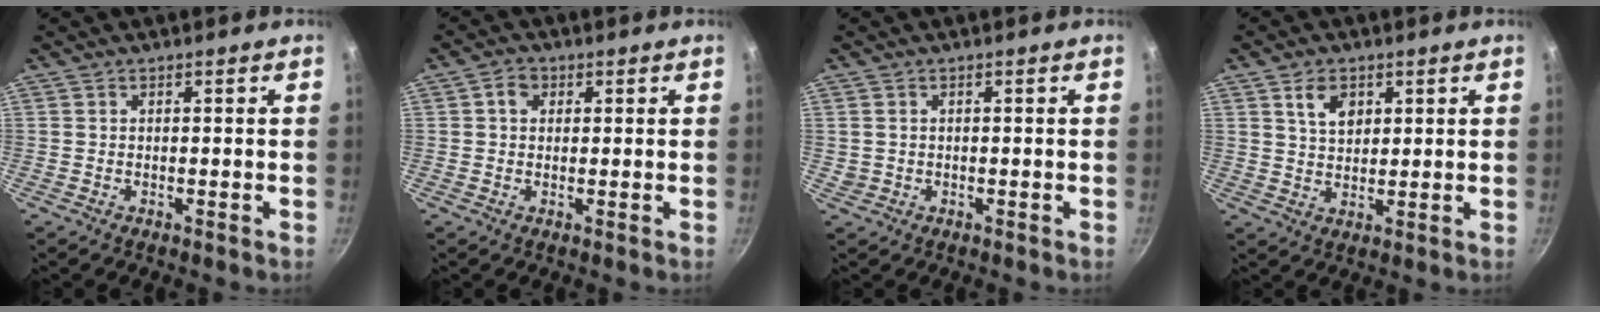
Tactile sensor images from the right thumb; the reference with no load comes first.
{"total": 3.0, "force": [1.0, 2.4, 1.4], "torque": [-0.010, 0.001, 0.012]}
{"total": 1.2, "force": [0.3, 1.1, 0.2], "torque": [-0.001, 0.002, 0.008]}
{"total": 5.5, "force": [2.5, 3.7, 3.2], "torque": [-0.037, -0.012, 0.047]}